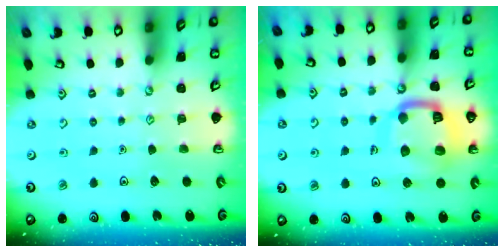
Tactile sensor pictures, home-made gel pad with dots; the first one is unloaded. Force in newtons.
{"total": 15.9, "press": 15.8, "slide": 1.7}